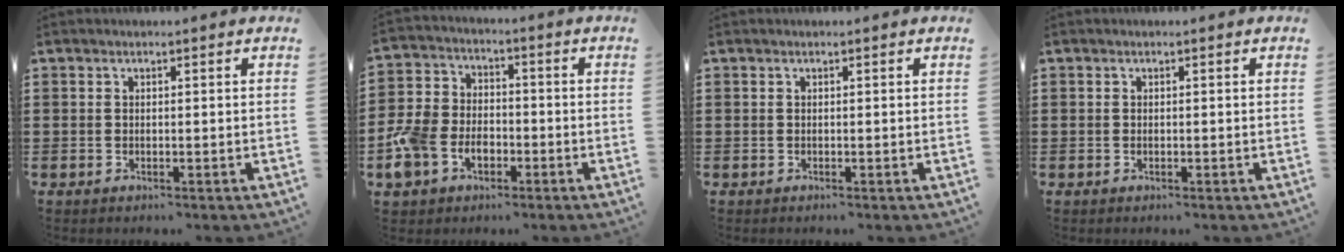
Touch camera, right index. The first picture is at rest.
{"total": 6.8, "force": [-2.9, 5.2, 3.3], "torque": [-0.105, 0.008, -0.062]}
{"total": 0.0}
{"total": 0.0}